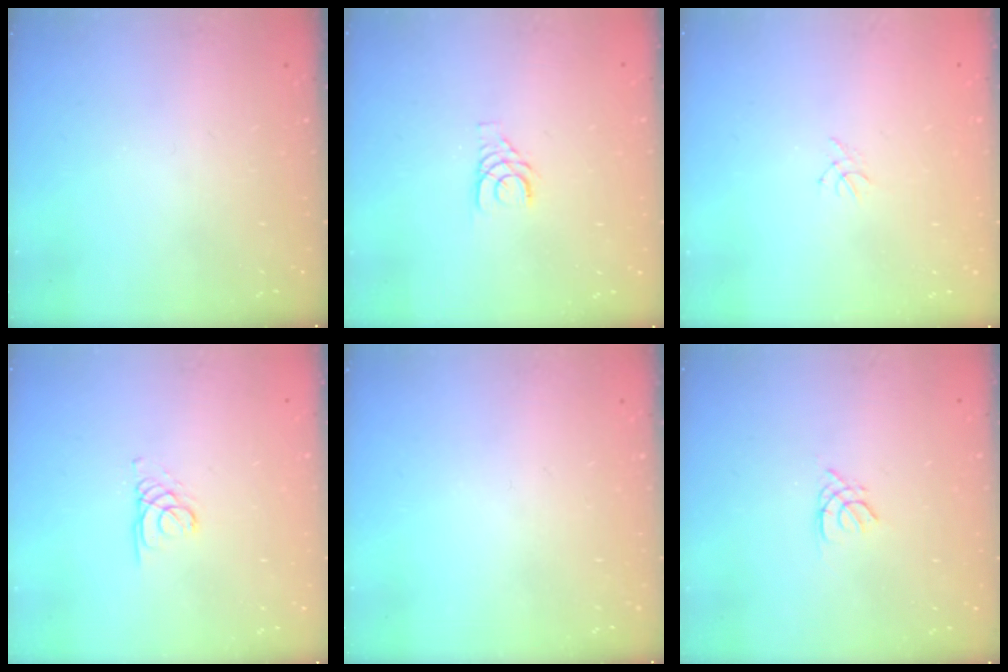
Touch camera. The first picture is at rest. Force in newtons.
{"total": 3.8, "press": 3.8, "slide": 0.4}
{"total": 0.5, "press": 0.4, "slide": 0.3}
{"total": 1.4, "press": 1.3, "slide": 0.1}
{"total": 0.0}
{"total": 1.3, "press": 1.3, "slide": 0.3}